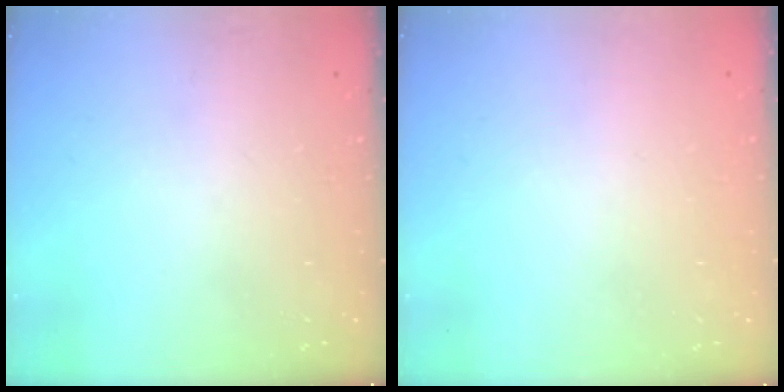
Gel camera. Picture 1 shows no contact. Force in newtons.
{"total": 1.9, "press": 1.9, "slide": 0.1}